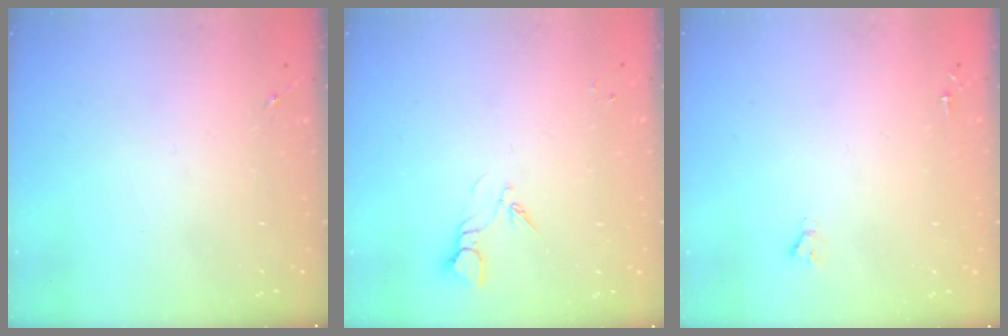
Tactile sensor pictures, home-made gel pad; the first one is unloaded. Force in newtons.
{"total": 3.0, "press": 3.0, "slide": 0.3}
{"total": 1.6, "press": 1.6, "slide": 0.2}